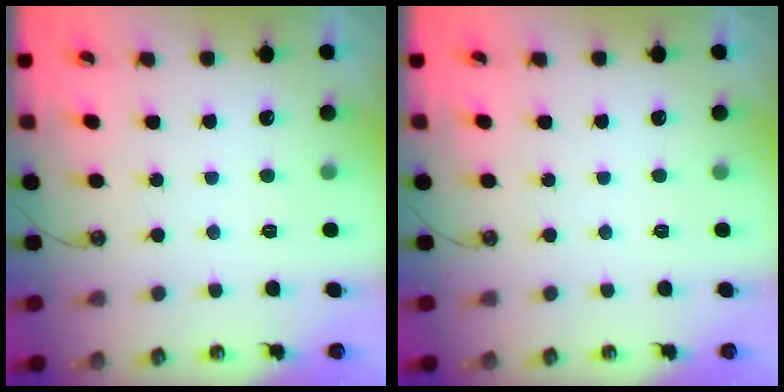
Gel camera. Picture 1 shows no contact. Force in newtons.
{"total": 0.0}